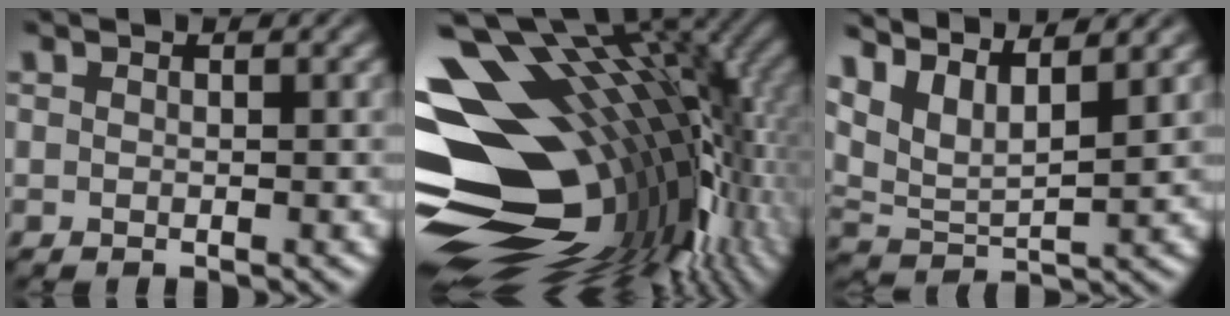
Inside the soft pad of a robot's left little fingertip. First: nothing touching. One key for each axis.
{"total": 19.1, "fx": -0.5, "fy": 11.0, "fz": 15.6, "tx": -0.270, "ty": 0.008, "tz": -0.001}
{"total": 5.4, "fx": 4.1, "fy": 1.2, "fz": 3.2, "tx": -0.078, "ty": 0.004, "tz": 0.079}